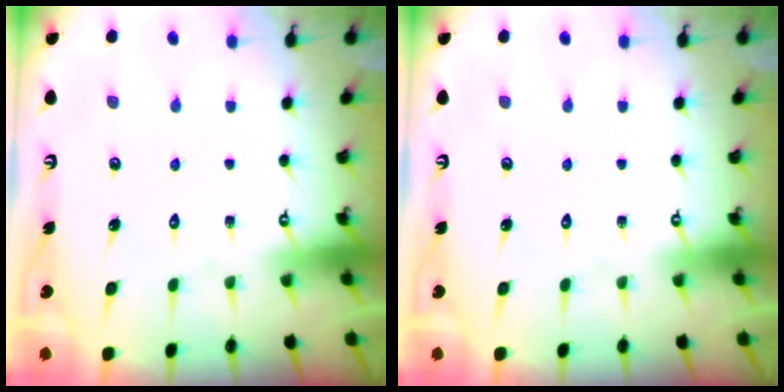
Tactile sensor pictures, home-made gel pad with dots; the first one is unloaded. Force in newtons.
{"total": 0.0}